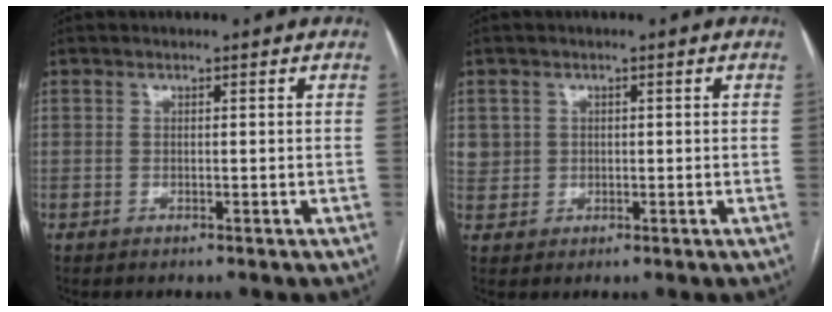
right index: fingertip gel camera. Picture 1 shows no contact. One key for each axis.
{"total": 2.9, "fx": 1.0, "fy": 2.8, "fz": 0.1, "tx": 0.011, "ty": 0.005, "tz": 0.019}